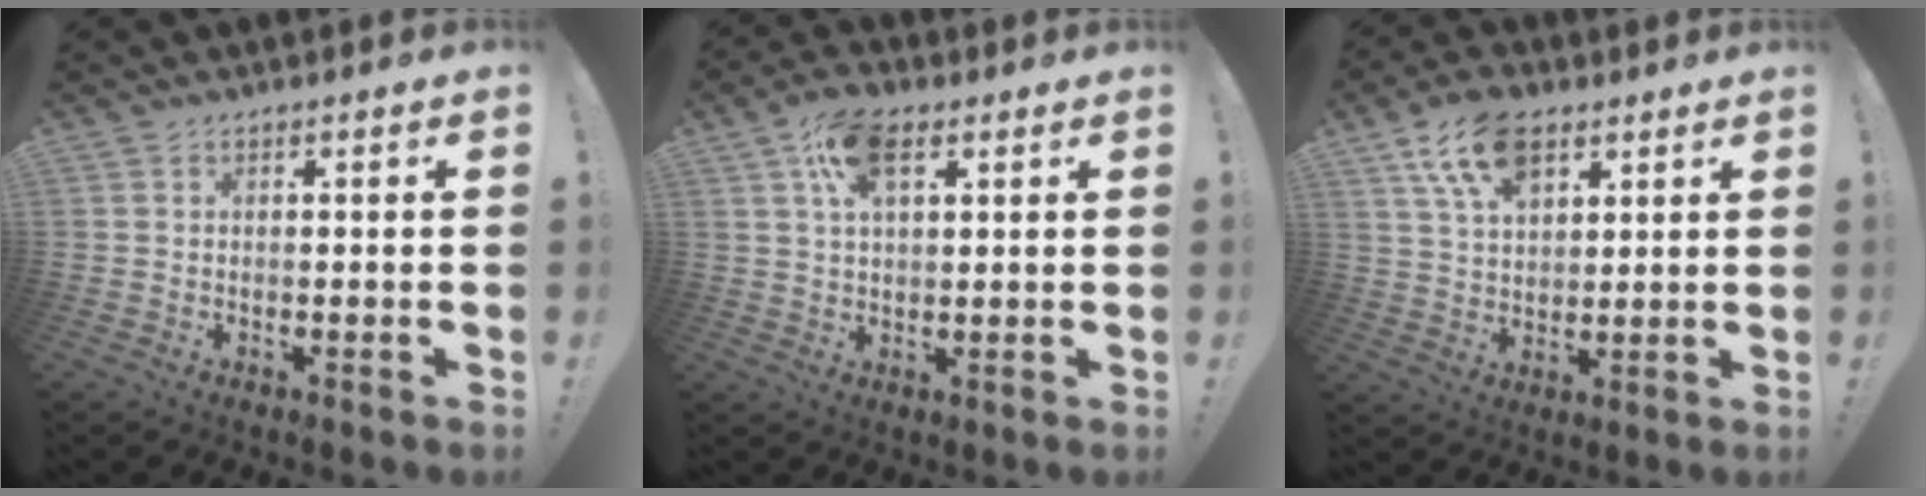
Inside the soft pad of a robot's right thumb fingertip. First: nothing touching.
{"total": 10.1, "force": [4.5, 5.4, 7.2], "torque": [-0.121, 0.003, 0.084]}
{"total": 12.8, "force": [7.3, 7.3, 7.6], "torque": [-0.136, -0.017, 0.139]}